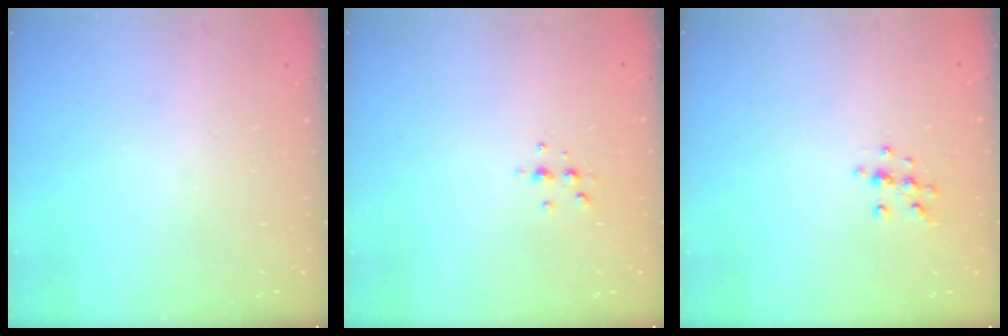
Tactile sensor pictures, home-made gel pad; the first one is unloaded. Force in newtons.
{"total": 4.3, "press": 4.2, "slide": 1.1}
{"total": 9.0, "press": 8.9, "slide": 0.8}